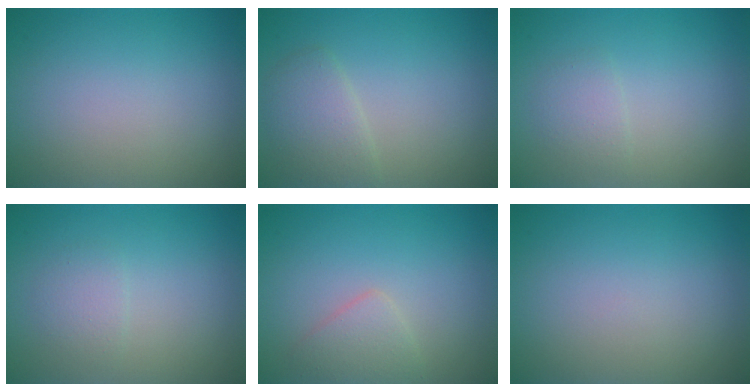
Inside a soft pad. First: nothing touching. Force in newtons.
{"total": 2.6, "press": 2.6, "slide": 0.2}
{"total": 1.3, "press": 1.3, "slide": 0.0}
{"total": 1.4, "press": 1.4, "slide": 0.0}
{"total": 1.9, "press": 1.9, "slide": 0.1}
{"total": 0.0}